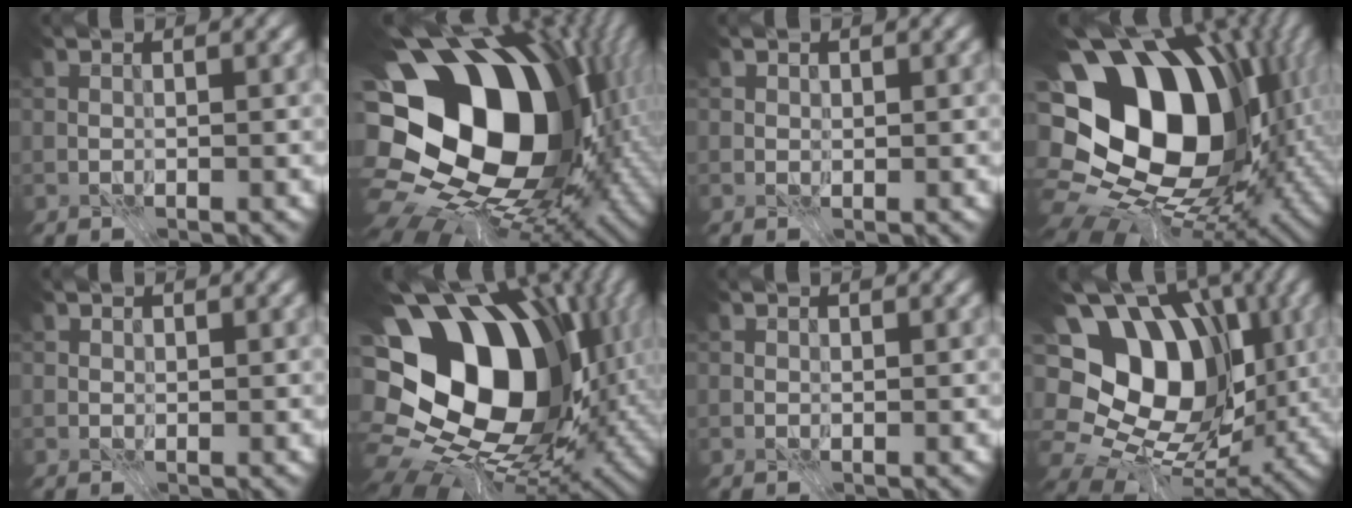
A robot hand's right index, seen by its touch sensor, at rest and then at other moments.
{"total": 22.4, "force": [1.5, 16.4, 15.2], "torque": [-0.255, -0.043, 0.035]}
{"total": 0.9, "force": [0.4, 0.7, 0.3], "torque": [-0.005, -0.005, 0.010]}
{"total": 20.3, "force": [1.6, 14.9, 13.7], "torque": [-0.226, -0.016, 0.062]}
{"total": 0.5, "force": [0.2, 0.4, 0.2], "torque": [-0.001, 0.000, 0.002]}
{"total": 20.1, "force": [2.0, 14.8, 13.5], "torque": [-0.221, -0.015, 0.069]}
{"total": 0.0}
{"total": 15.5, "force": [1.9, 11.7, 10.0], "torque": [-0.171, 0.026, 0.033]}